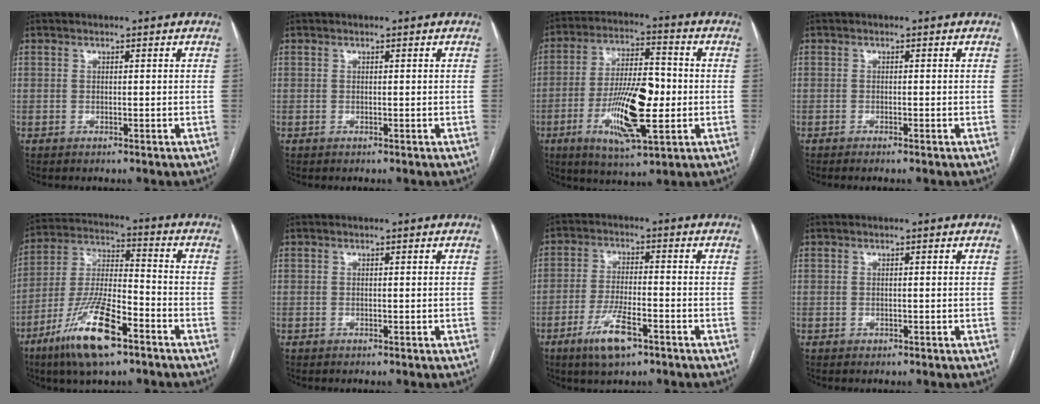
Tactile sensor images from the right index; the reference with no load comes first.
{"total": 0.0}
{"total": 14.5, "force": [-3.0, 3.9, 13.7], "torque": [-0.253, 0.002, -0.049]}
{"total": 0.9, "force": [-0.7, -0.2, 0.6], "torque": [-0.010, 0.001, -0.013]}
{"total": 14.6, "force": [-8.5, 3.1, 11.5], "torque": [-0.233, -0.018, -0.154]}
{"total": 0.0}
{"total": 7.6, "force": [-4.3, 1.7, 5.9], "torque": [-0.117, -0.009, -0.074]}
{"total": 0.0}